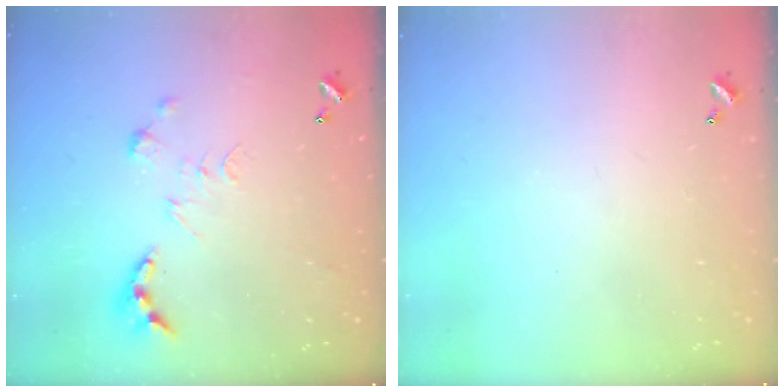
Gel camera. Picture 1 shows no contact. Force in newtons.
{"total": 0.0}